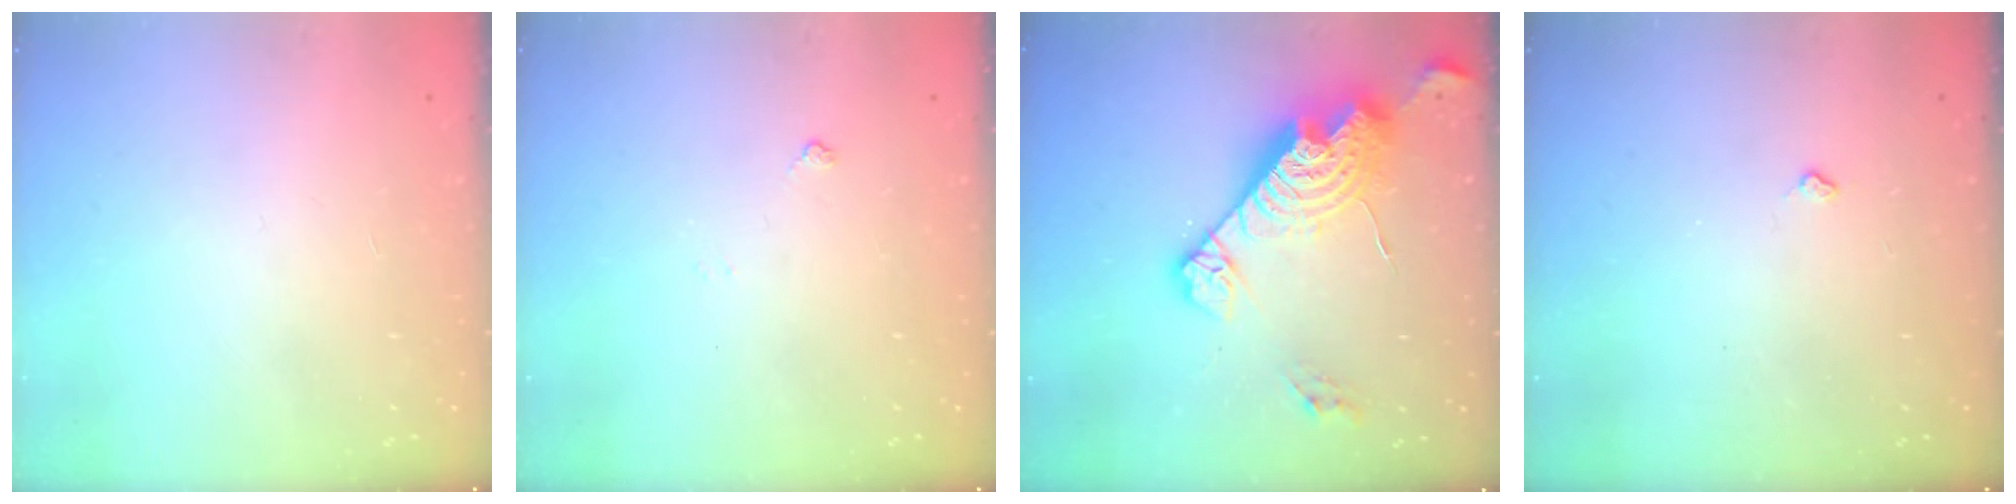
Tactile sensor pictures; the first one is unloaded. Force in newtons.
{"total": 4.3, "press": 4.2, "slide": 0.7}
{"total": 20.8, "press": 20.7, "slide": 1.7}
{"total": 2.7, "press": 2.6, "slide": 0.4}